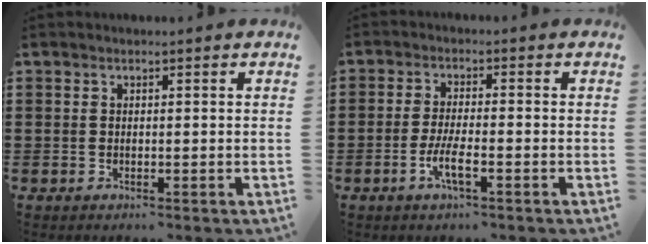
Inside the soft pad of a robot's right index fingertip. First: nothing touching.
{"total": 4.2, "force": [-1.9, 0.7, 3.7], "torque": [-0.075, -0.004, -0.037]}